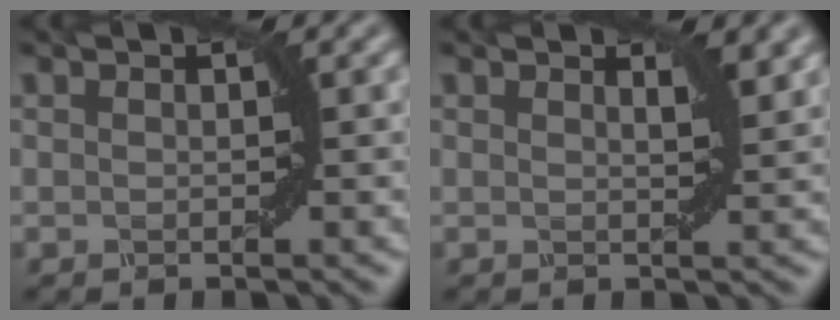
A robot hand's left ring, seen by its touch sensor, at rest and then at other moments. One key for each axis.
{"total": 1.8, "fx": 1.3, "fy": 0.5, "fz": 1.1, "tx": -0.008, "ty": 0.000, "tz": 0.016}